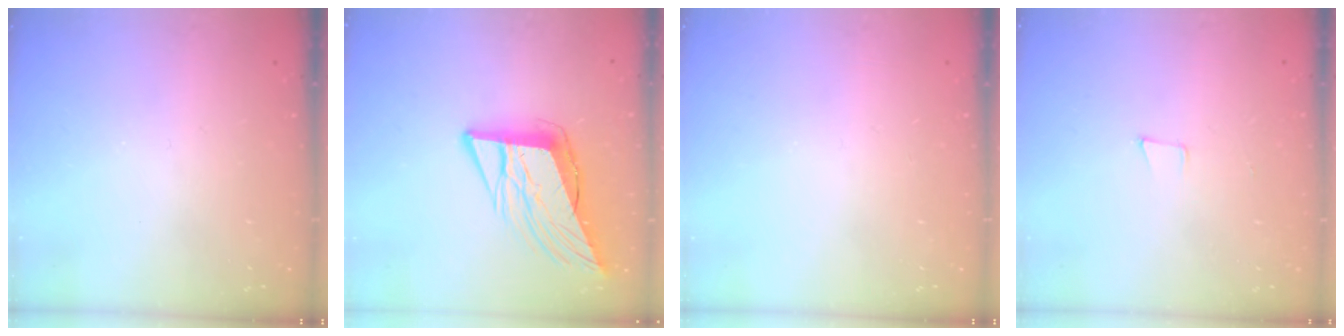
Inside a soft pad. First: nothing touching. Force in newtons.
{"total": 13.0, "press": 12.4, "slide": 4.0}
{"total": 0.0}
{"total": 4.6, "press": 3.6, "slide": 2.9}